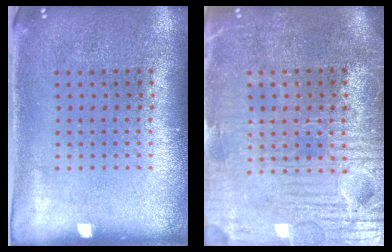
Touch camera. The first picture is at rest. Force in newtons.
{"total": 4.0, "press": 3.7, "slide": 1.5}